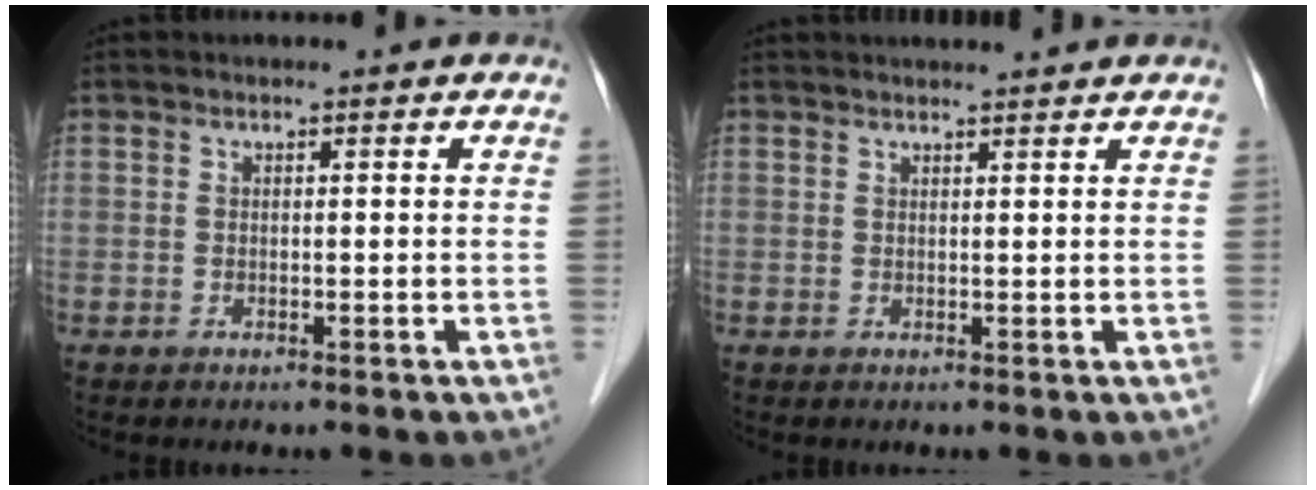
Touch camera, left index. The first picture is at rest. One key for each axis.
{"total": 5.0, "fx": 4.8, "fy": -0.3, "fz": 1.4, "tx": -0.016, "ty": 0.021, "tz": 0.055}